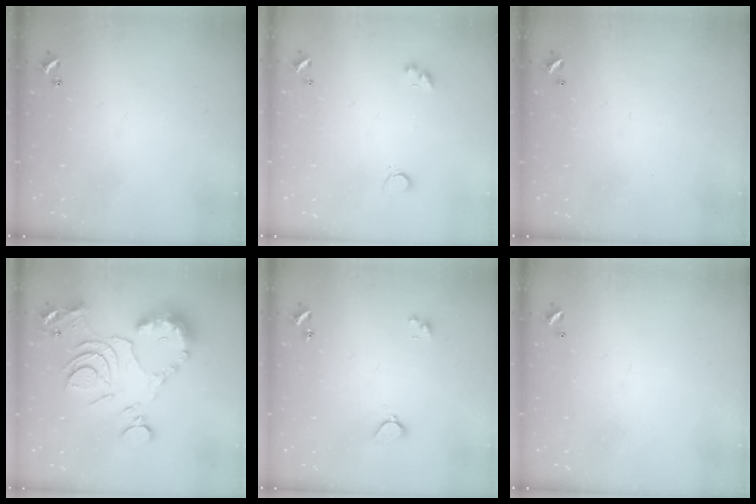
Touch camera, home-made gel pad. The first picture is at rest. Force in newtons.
{"total": 2.9, "press": 2.6, "slide": 1.3}
{"total": 2.9, "press": 2.9, "slide": 0.1}
{"total": 16.1, "press": 16.0, "slide": 1.9}
{"total": 2.1, "press": 2.0, "slide": 0.5}
{"total": 3.0, "press": 3.0, "slide": 0.1}